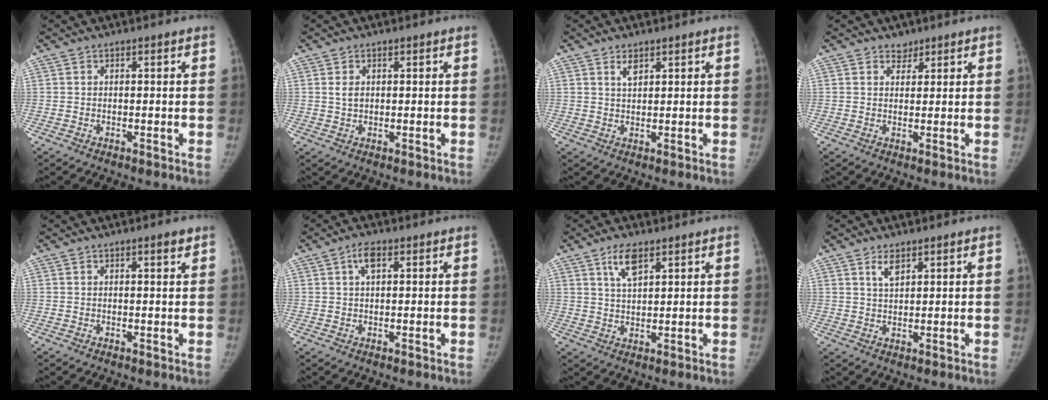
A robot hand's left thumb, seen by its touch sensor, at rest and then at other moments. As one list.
[{"total": 1.7, "force": [0.4, 1.2, 1.2], "torque": [-0.019, -0.001, 0.010]}, {"total": 2.1, "force": [1.4, 0.9, 1.3], "torque": [-0.018, -0.009, 0.028]}, {"total": 1.9, "force": [1.5, 1.2, 0.1], "torque": [0.017, -0.009, 0.017]}, {"total": 1.4, "force": [1.0, 0.2, 1.1], "torque": [-0.014, -0.005, 0.015]}, {"total": 3.0, "force": [1.2, 1.4, 2.4], "torque": [-0.043, 0.006, 0.021]}, {"total": 5.1, "force": [3.0, 2.0, 3.7], "torque": [-0.064, -0.013, 0.060]}, {"total": 2.8, "force": [1.8, 1.1, 1.8], "torque": [-0.030, -0.010, 0.038]}]